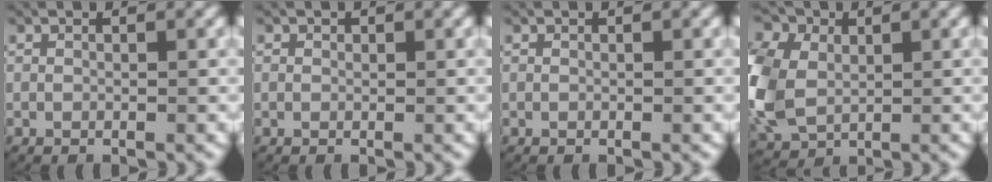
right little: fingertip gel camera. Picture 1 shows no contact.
{"total": 0.0}
{"total": 0.0}
{"total": 7.6, "force": [0.2, 6.5, 3.9], "torque": [-0.118, -0.018, 0.015]}